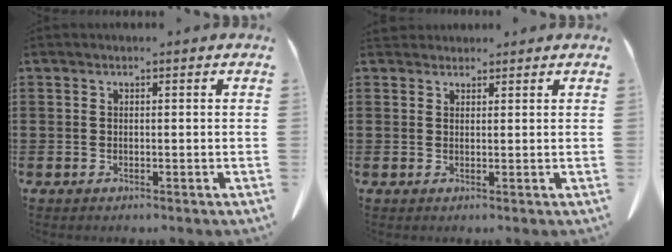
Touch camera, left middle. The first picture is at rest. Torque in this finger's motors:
{"motor_torque": [0.20, 0.19, -0.03, 0.00]}